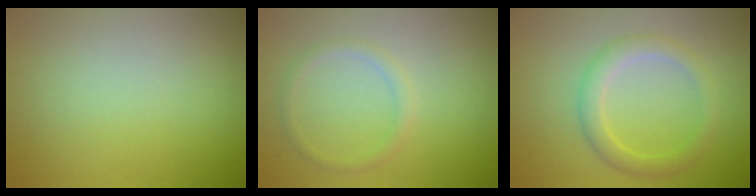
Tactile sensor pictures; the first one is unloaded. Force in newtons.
{"total": 1.2, "press": 1.2, "slide": 0.0}
{"total": 2.7, "press": 2.7, "slide": 0.1}